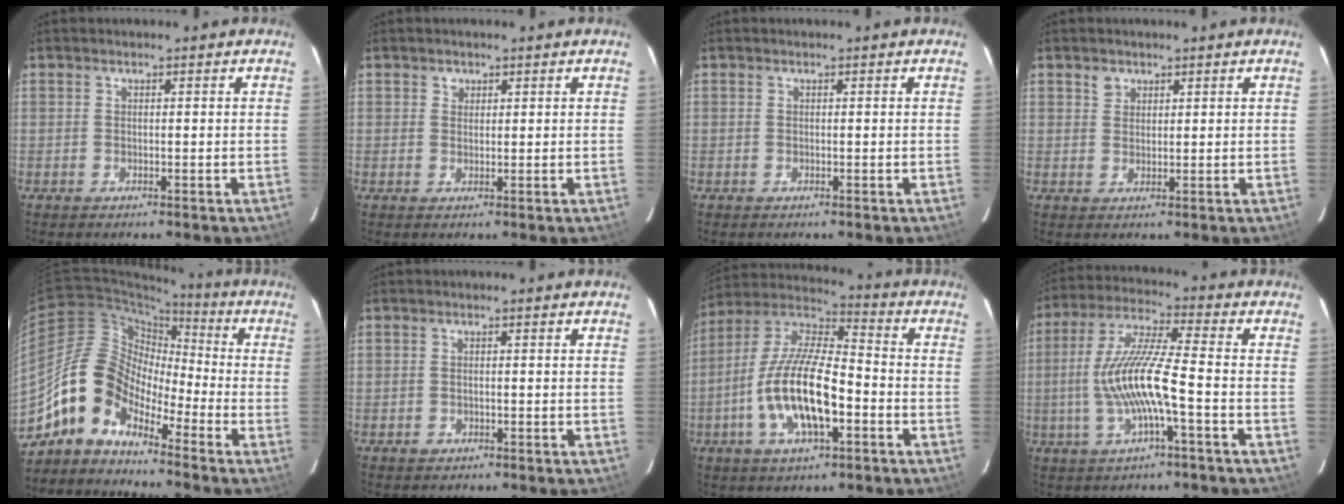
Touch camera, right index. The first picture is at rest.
{"total": 1.4, "force": [0.7, 1.2, 0.1], "torque": [0.003, 0.006, 0.010]}
{"total": 0.0}
{"total": 2.0, "force": [1.2, 1.6, 0.4], "torque": [0.000, 0.006, 0.021]}
{"total": 10.0, "force": [-7.0, 5.7, 4.4], "torque": [-0.076, 0.031, -0.154]}
{"total": 1.2, "force": [-0.6, 0.9, 0.3], "torque": [-0.003, 0.002, -0.007]}
{"total": 16.9, "force": [-5.1, 6.3, 14.9], "torque": [-0.302, -0.005, -0.098]}
{"total": 12.7, "force": [-2.9, 1.4, 12.3], "torque": [-0.253, 0.003, -0.052]}